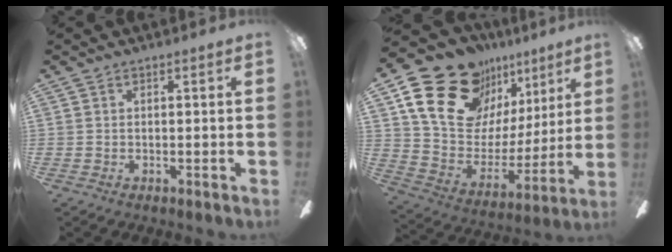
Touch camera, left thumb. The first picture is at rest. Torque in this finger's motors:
{"motor_torque": [2.45, 2.56, 1.36, -1.41, 0.11]}